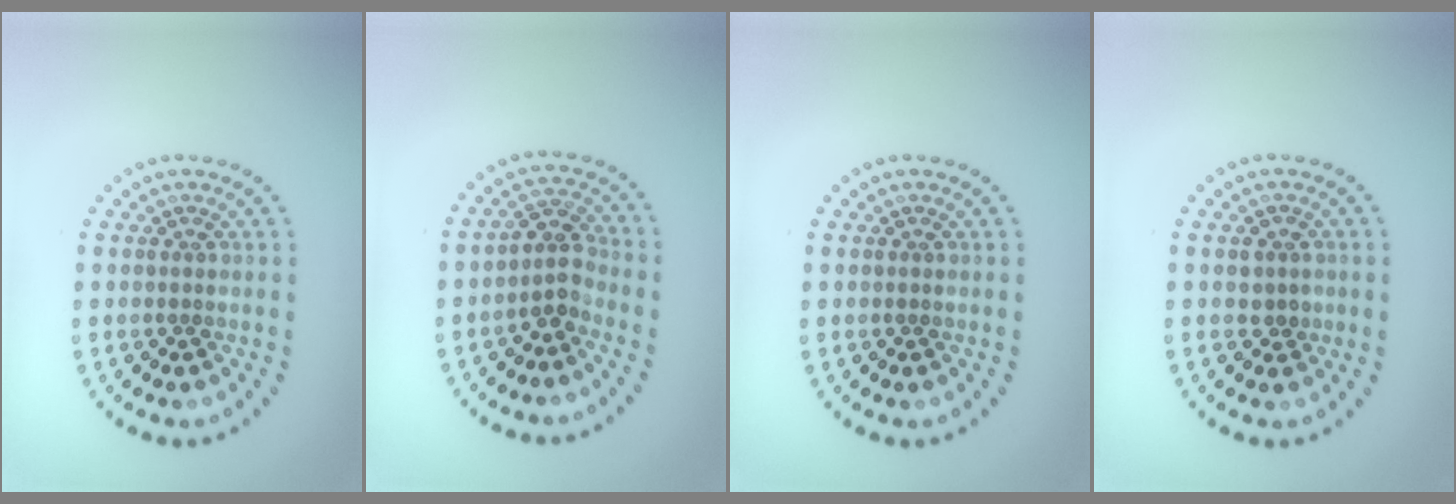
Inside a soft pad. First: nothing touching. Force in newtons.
{"total": 2.6, "press": 2.1, "slide": 1.6}
{"total": 0.0}
{"total": 1.3, "press": 1.2, "slide": 0.5}